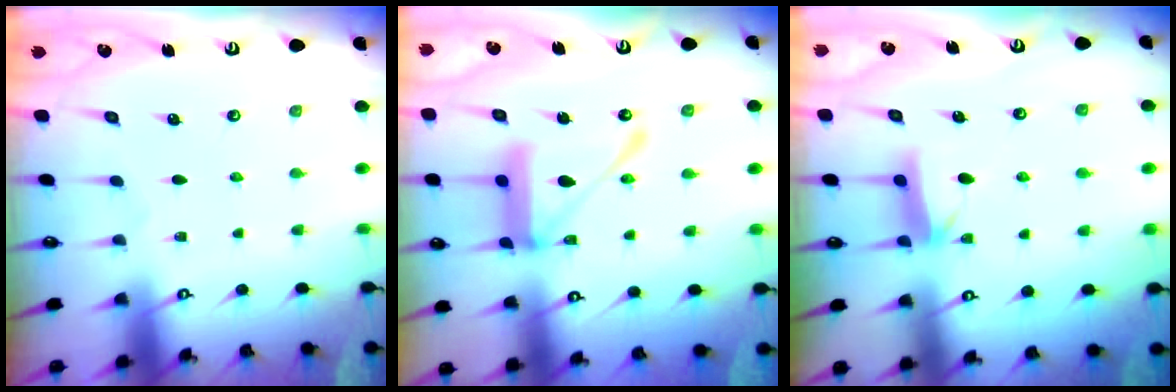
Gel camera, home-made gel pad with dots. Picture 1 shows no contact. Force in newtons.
{"total": 17.4, "press": 17.3, "slide": 1.8}
{"total": 6.1, "press": 6.0, "slide": 0.9}